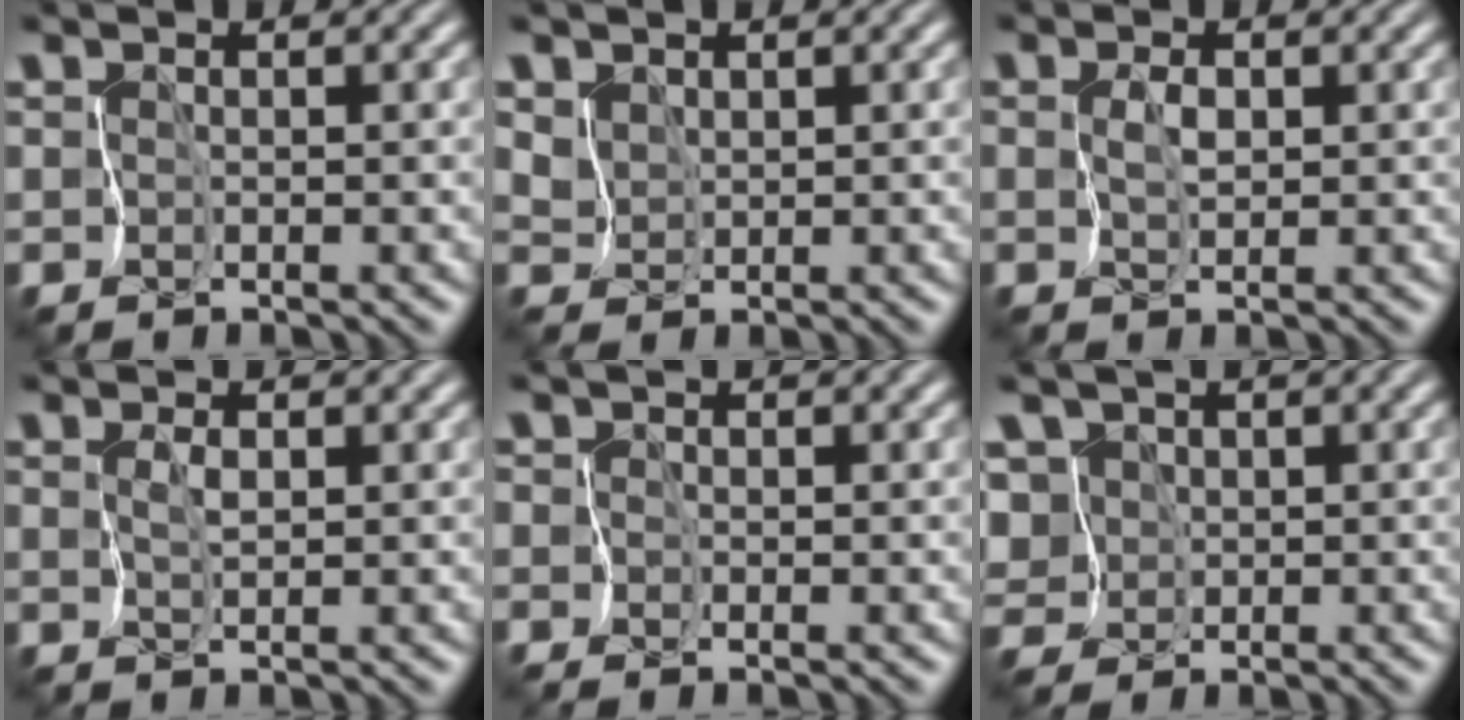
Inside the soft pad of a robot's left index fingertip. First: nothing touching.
{"total": 1.1, "force": [0.9, 0.7, 0.2], "torque": [-0.011, -0.005, 0.024]}
{"total": 1.0, "force": [0.2, 0.3, 0.9], "torque": [-0.018, 0.001, 0.003]}
{"total": 0.6, "force": [0.2, 0.0, 0.6], "torque": [-0.012, 0.001, 0.004]}
{"total": 1.9, "force": [0.4, 1.7, 0.8], "torque": [0.007, 0.019, -0.025]}
{"total": 6.2, "force": [0.5, 5.2, 3.4], "torque": [-0.058, 0.023, -0.034]}